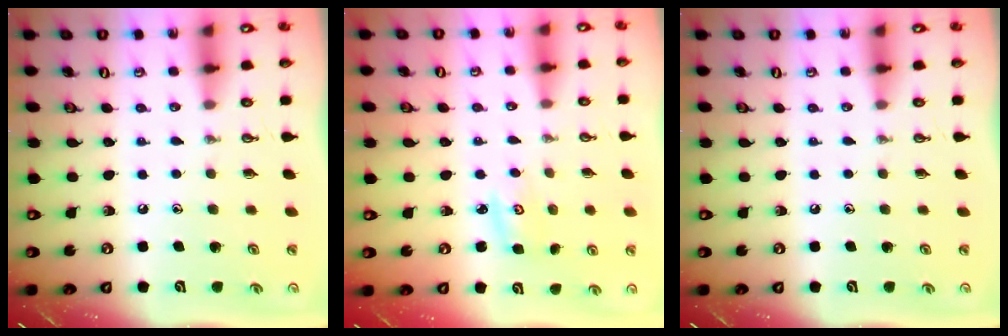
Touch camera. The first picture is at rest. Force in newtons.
{"total": 2.8, "press": 2.8, "slide": 0.3}
{"total": 0.0}